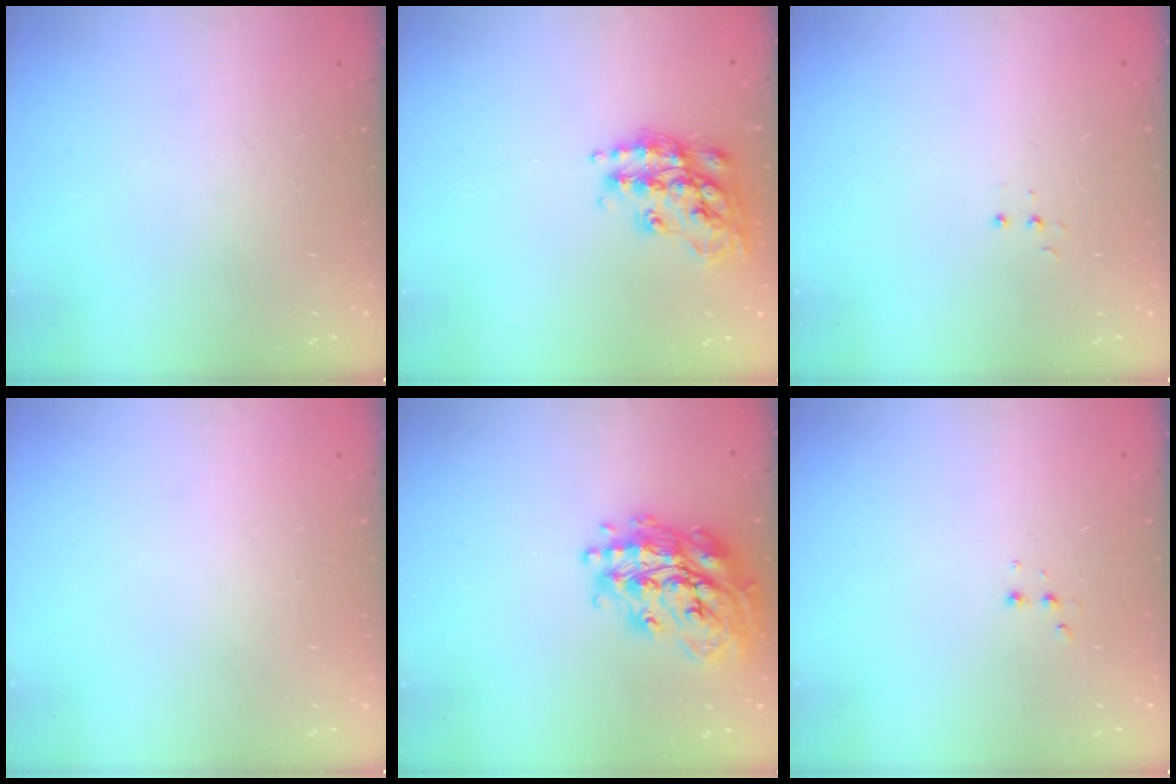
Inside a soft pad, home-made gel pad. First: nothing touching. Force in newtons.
{"total": 17.4, "press": 17.3, "slide": 1.2}
{"total": 3.1, "press": 3.0, "slide": 0.8}
{"total": 0.0}
{"total": 21.0, "press": 20.9, "slide": 1.5}
{"total": 2.5, "press": 2.4, "slide": 0.8}